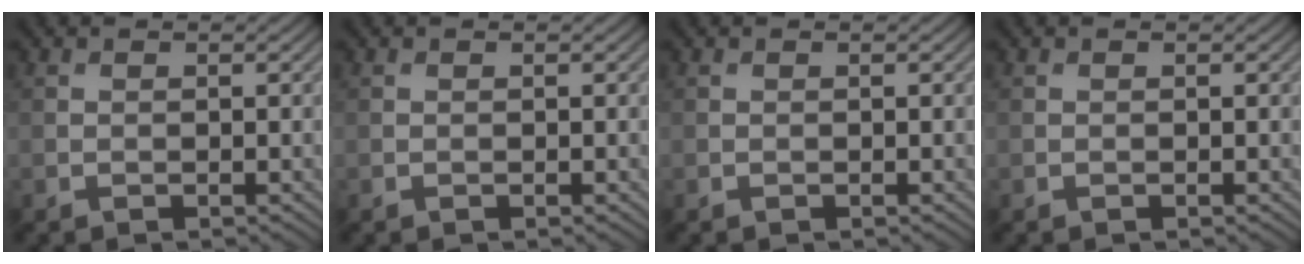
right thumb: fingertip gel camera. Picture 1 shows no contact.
{"total": 0.0}
{"total": 0.0}
{"total": 0.0}